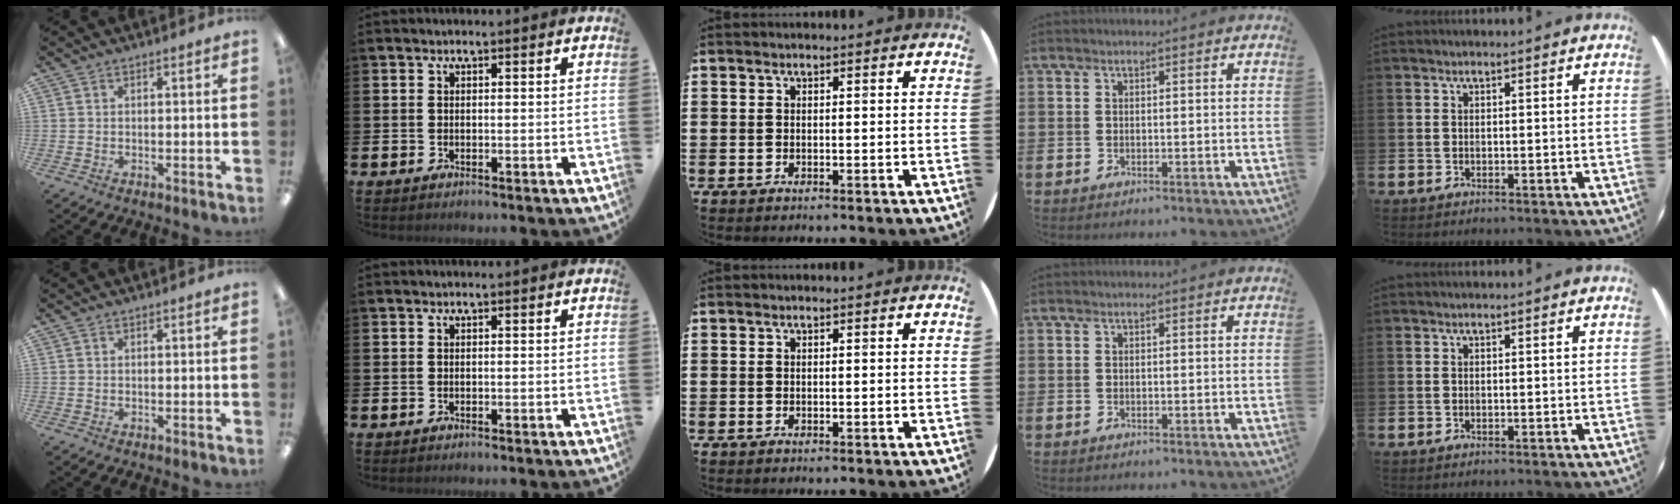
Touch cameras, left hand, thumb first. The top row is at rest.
{}